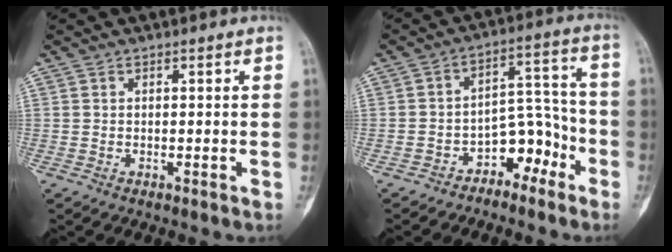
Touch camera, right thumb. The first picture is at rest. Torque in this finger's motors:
{"motor_torque": [2.21, 2.25, 0.32, -0.48, 0.01]}